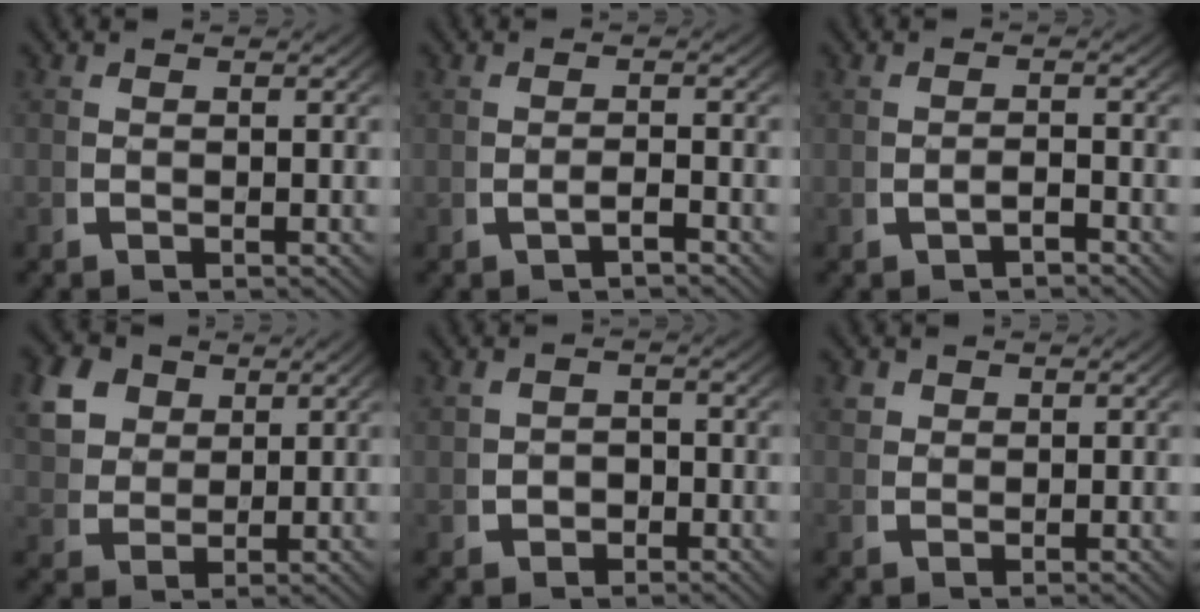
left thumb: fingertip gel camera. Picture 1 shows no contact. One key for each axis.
{"total": 1.4, "fx": -0.9, "fy": 0.3, "fz": 1.0, "tx": -0.025, "ty": 0.004, "tz": -0.016}
{"total": 1.3, "fx": -1.1, "fy": 0.4, "fz": 0.6, "tx": -0.017, "ty": 0.000, "tz": -0.017}
{"total": 7.2, "fx": 3.1, "fy": 5.4, "fz": 3.7, "tx": -0.088, "ty": -0.009, "tz": 0.060}
{"total": 1.7, "fx": -0.3, "fy": 1.5, "fz": 0.8, "tx": -0.021, "ty": -0.009, "tz": 0.001}
{"total": 1.5, "fx": 1.1, "fy": 0.8, "fz": 0.5, "tx": -0.007, "ty": 0.000, "tz": 0.027}